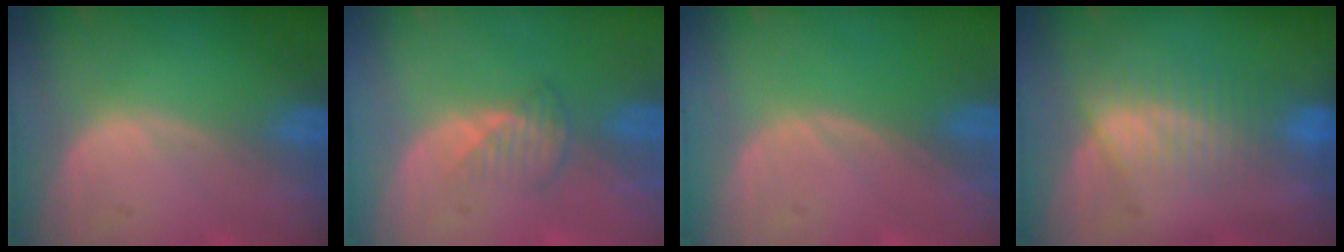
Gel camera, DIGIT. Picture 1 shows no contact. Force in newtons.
{"total": 2.6, "press": 2.6, "slide": 0.4}
{"total": 0.0}
{"total": 7.2, "press": 6.1, "slide": 3.8}